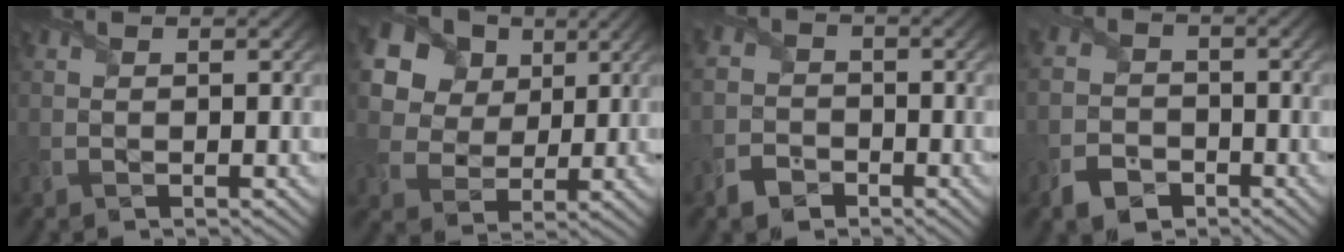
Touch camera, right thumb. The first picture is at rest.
{"total": 15.7, "force": [8.1, 11.4, 7.1], "torque": [-0.222, 0.044, 0.177]}
{"total": 3.2, "force": [-2.2, 2.3, 0.8], "torque": [-0.024, -0.001, -0.055]}
{"total": 4.1, "force": [-2.6, 2.9, 1.4], "torque": [-0.035, -0.005, -0.062]}